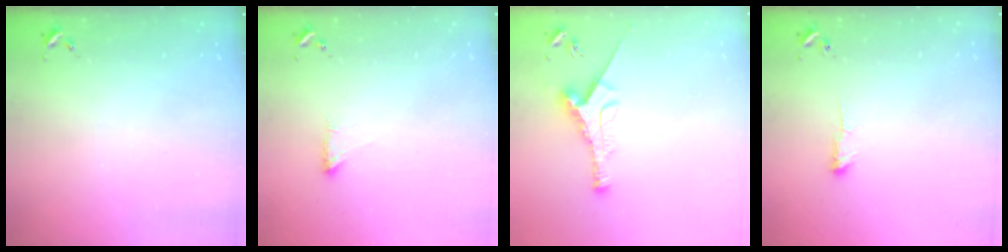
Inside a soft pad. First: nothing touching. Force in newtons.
{"total": 3.7, "press": 3.7, "slide": 0.7}
{"total": 9.9, "press": 9.9, "slide": 0.5}
{"total": 3.9, "press": 3.8, "slide": 0.8}